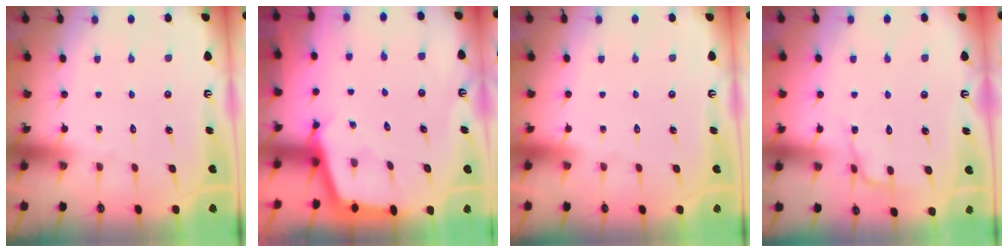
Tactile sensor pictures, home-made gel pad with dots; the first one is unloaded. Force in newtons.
{"total": 2.3, "press": 2.3, "slide": 0.1}
{"total": 0.6, "press": 0.6, "slide": 0.2}
{"total": 2.4, "press": 2.4, "slide": 0.4}